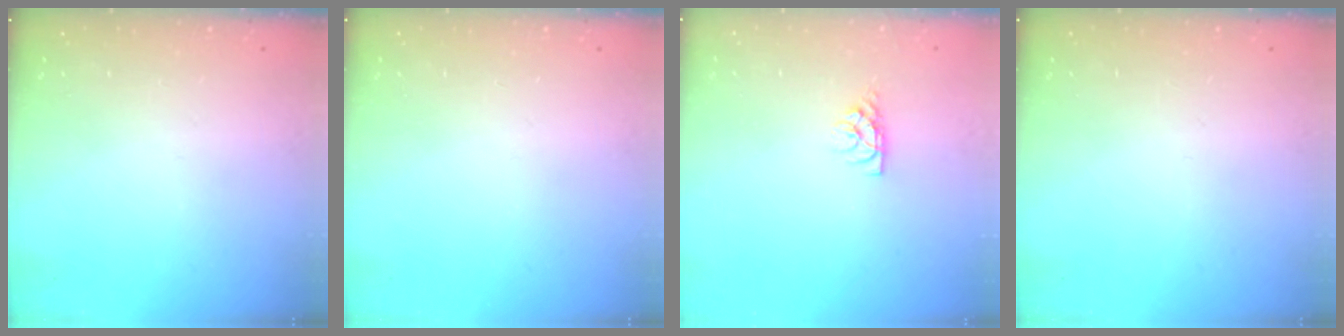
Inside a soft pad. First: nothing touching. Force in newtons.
{"total": 0.0}
{"total": 4.6, "press": 4.6, "slide": 0.5}
{"total": 0.0}